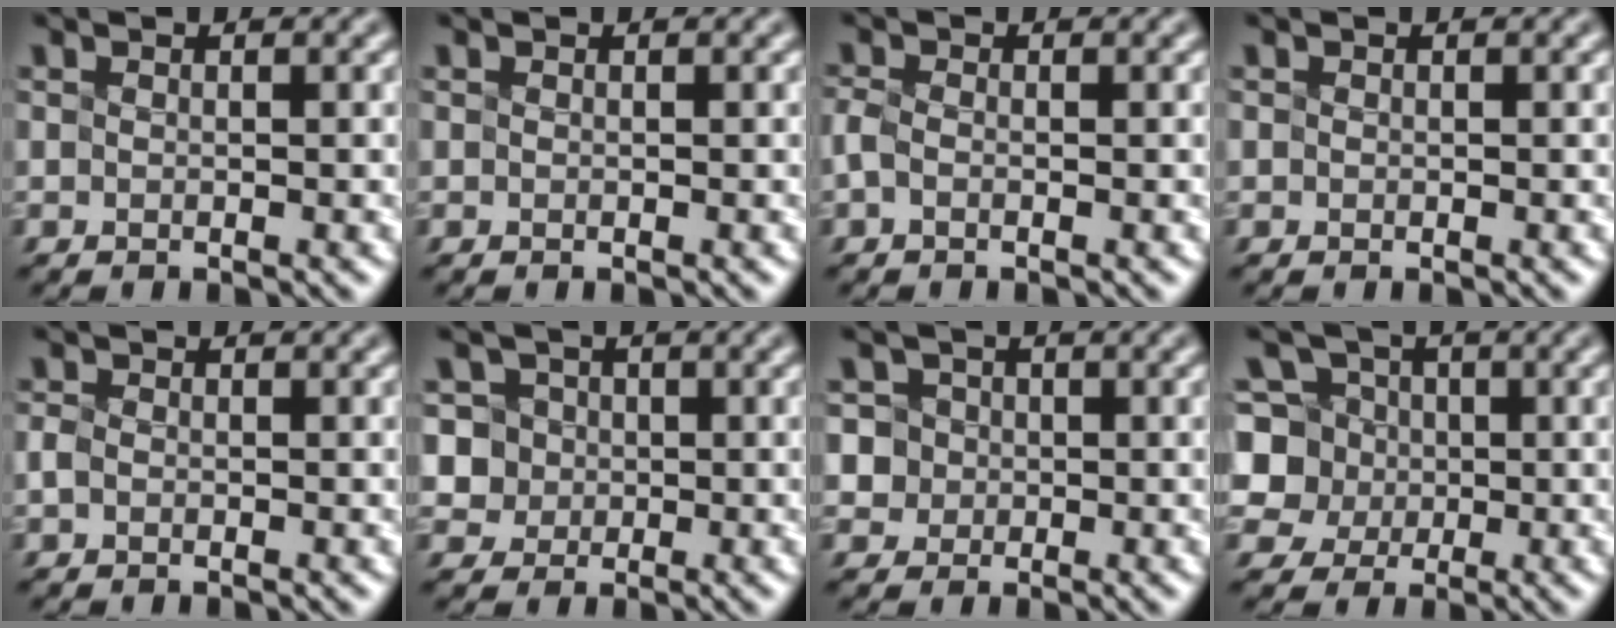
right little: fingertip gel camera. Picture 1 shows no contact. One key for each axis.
{"total": 0.0}
{"total": 1.3, "fx": -0.4, "fy": 0.9, "fz": 0.9, "tx": -0.024, "ty": 0.003, "tz": -0.014}
{"total": 0.0}
{"total": 1.1, "fx": -0.2, "fy": 0.9, "fz": 0.6, "tx": -0.012, "ty": 0.001, "tz": -0.008}
{"total": 5.1, "fx": 1.1, "fy": 4.8, "fz": 1.5, "tx": -0.014, "ty": 0.034, "tz": 0.003}
{"total": 4.3, "fx": 0.7, "fy": 4.1, "fz": 1.3, "tx": -0.008, "ty": 0.035, "tz": -0.001}
{"total": 5.9, "fx": 0.7, "fy": 5.4, "fz": 2.2, "tx": -0.036, "ty": 0.027, "tz": -0.010}